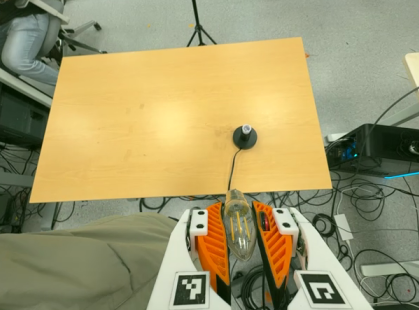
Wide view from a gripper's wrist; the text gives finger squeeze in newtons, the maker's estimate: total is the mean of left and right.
{"total": 19.0, "left": 20.8, "right": 17.2}